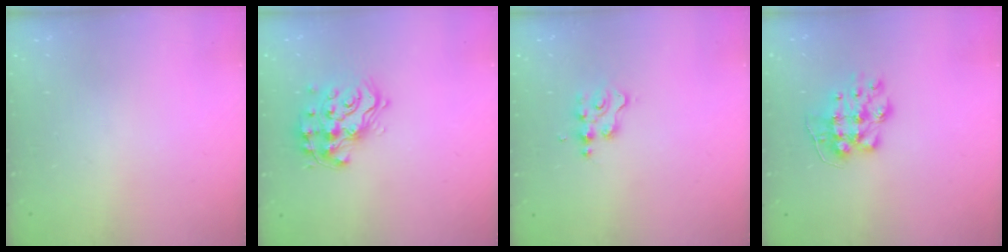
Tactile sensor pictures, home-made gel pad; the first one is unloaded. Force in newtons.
{"total": 13.9, "press": 13.9, "slide": 0.6}
{"total": 2.8, "press": 2.8, "slide": 0.2}
{"total": 9.2, "press": 9.1, "slide": 1.1}